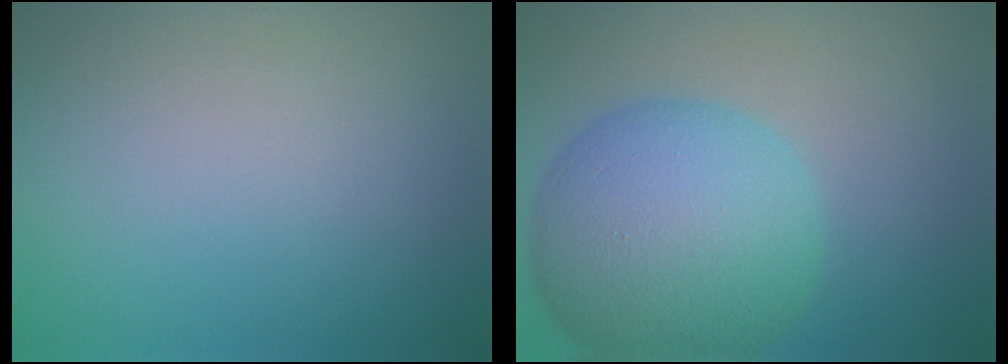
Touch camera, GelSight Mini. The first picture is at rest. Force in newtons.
{"total": 10.9, "press": 10.9, "slide": 0.2}